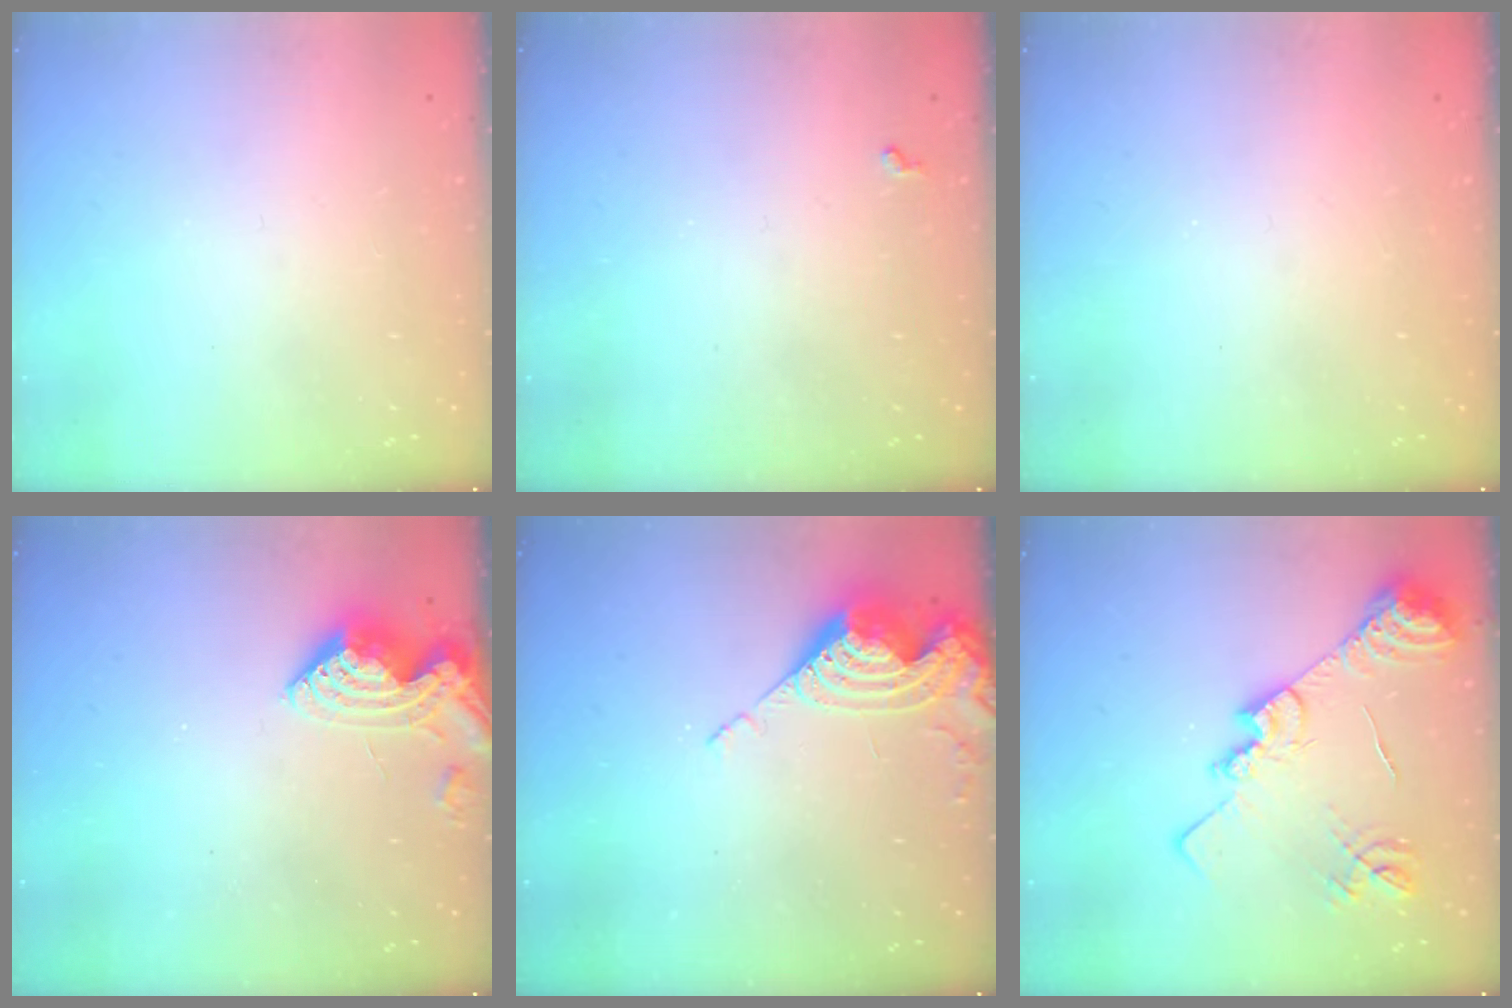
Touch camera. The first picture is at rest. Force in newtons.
{"total": 2.8, "press": 2.8, "slide": 0.5}
{"total": 1.1, "press": 1.0, "slide": 0.1}
{"total": 8.4, "press": 8.4, "slide": 0.8}
{"total": 8.9, "press": 8.9, "slide": 0.9}
{"total": 18.3, "press": 18.2, "slide": 1.9}